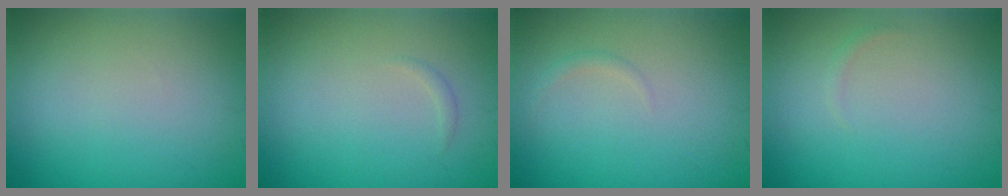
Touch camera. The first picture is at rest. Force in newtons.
{"total": 0.5, "press": 0.5, "slide": 0.0}
{"total": 0.7, "press": 0.7, "slide": 0.1}
{"total": 0.5, "press": 0.5, "slide": 0.0}